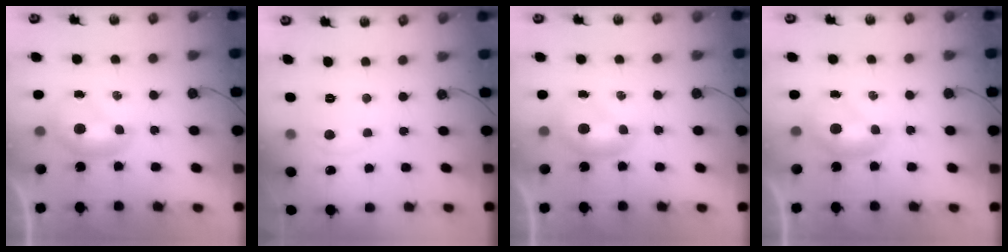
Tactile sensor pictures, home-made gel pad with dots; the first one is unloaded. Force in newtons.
{"total": 1.1, "press": 1.0, "slide": 0.5}
{"total": 0.0}
{"total": 0.0}